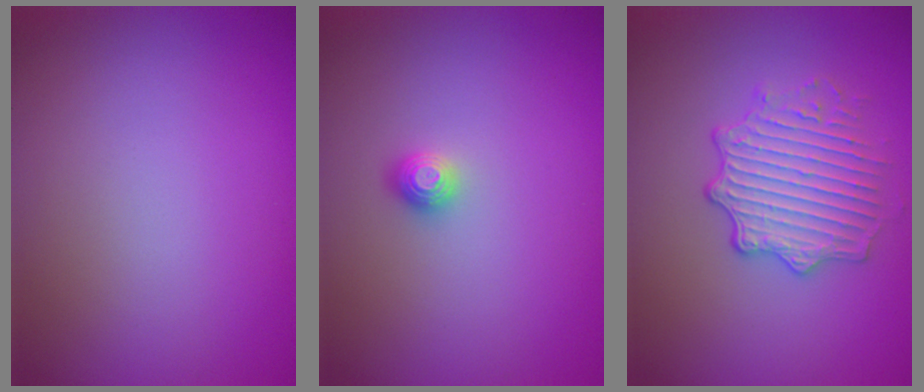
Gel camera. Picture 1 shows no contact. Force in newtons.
{"total": 1.2, "press": 1.0, "slide": 0.5}
{"total": 4.0, "press": 3.7, "slide": 1.6}